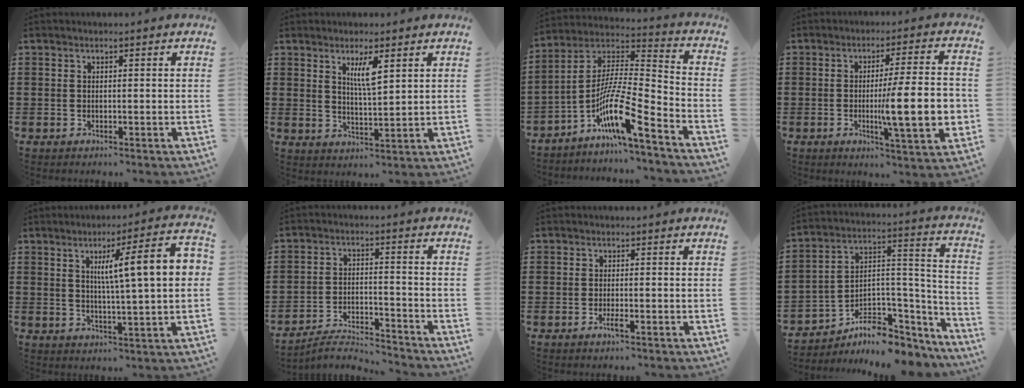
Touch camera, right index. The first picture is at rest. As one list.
[{"total": 4.2, "force": [2.1, 0.9, 3.5], "torque": [-0.067, 0.000, 0.033]}, {"total": 11.9, "force": [-7.1, 1.2, 9.5], "torque": [-0.195, -0.018, -0.142]}, {"total": 13.6, "force": [-1.6, 2.4, 13.2], "torque": [-0.193, -0.013, -0.031]}, {"total": 10.5, "force": [2.2, 1.1, 10.2], "torque": [-0.176, 0.001, 0.028]}, {"total": 4.5, "force": [-4.4, 0.2, 0.9], "torque": [-0.027, 0.000, -0.091]}, {"total": 1.8, "force": [-1.0, 0.2, 1.4], "torque": [-0.040, -0.007, -0.022]}, {"total": 6.1, "force": [-3.9, 4.1, 2.2], "torque": [-0.049, -0.008, -0.068]}]